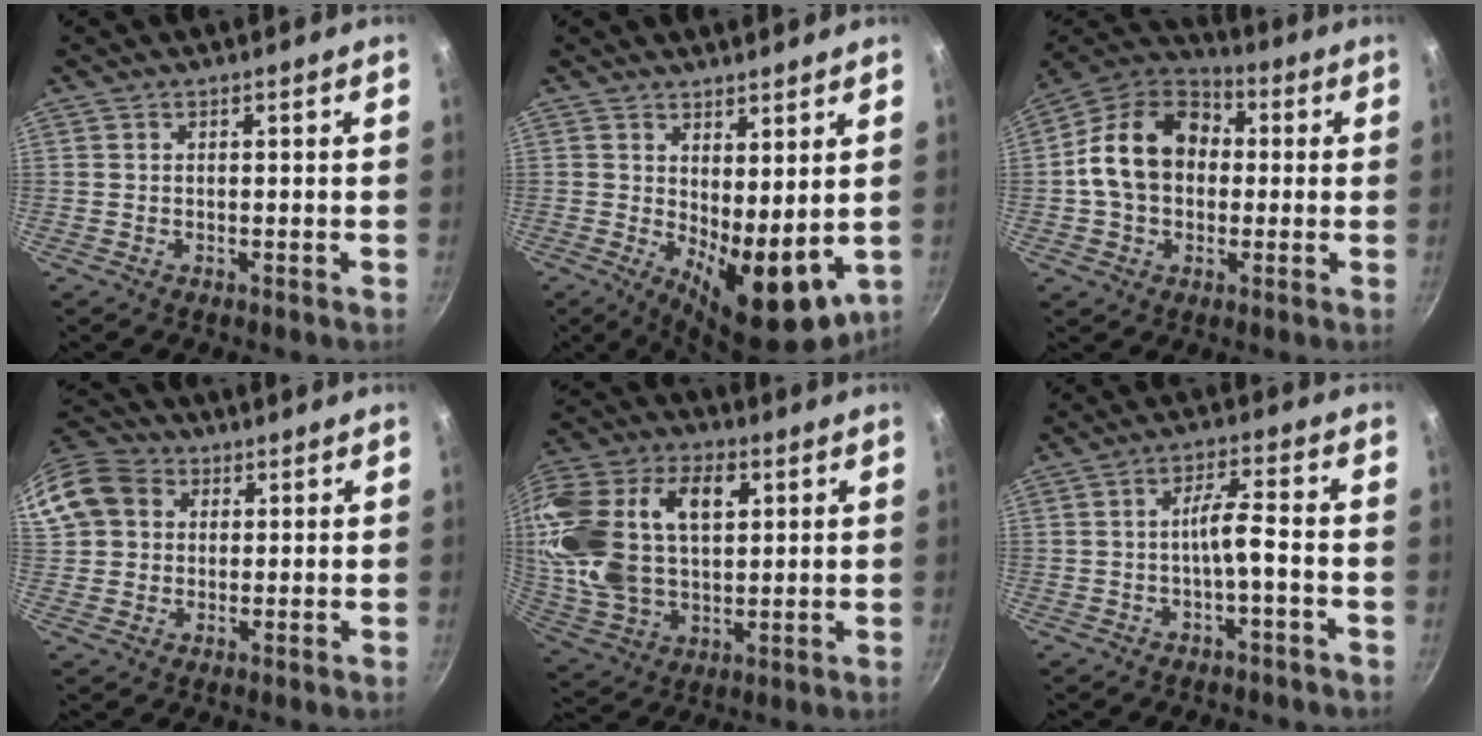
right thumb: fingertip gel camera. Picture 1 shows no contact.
{"total": 11.8, "force": [1.1, 5.1, 10.6], "torque": [-0.129, -0.028, 0.032]}
{"total": 18.6, "force": [2.1, 14.5, 11.5], "torque": [-0.176, 0.035, 0.025]}
{"total": 14.2, "force": [3.6, 12.0, 6.8], "torque": [-0.137, 0.032, 0.055]}
{"total": 26.4, "force": [6.5, 16.8, 19.3], "torque": [-0.395, 0.015, 0.117]}
{"total": 5.0, "force": [-2.1, 0.7, 4.4], "torque": [-0.089, 0.028, -0.035]}